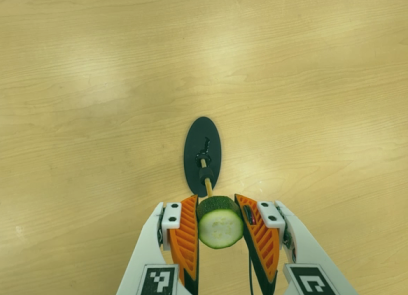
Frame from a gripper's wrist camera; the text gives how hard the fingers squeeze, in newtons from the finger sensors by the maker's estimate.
{"total": 10.5, "left": 9.9, "right": 11.1}